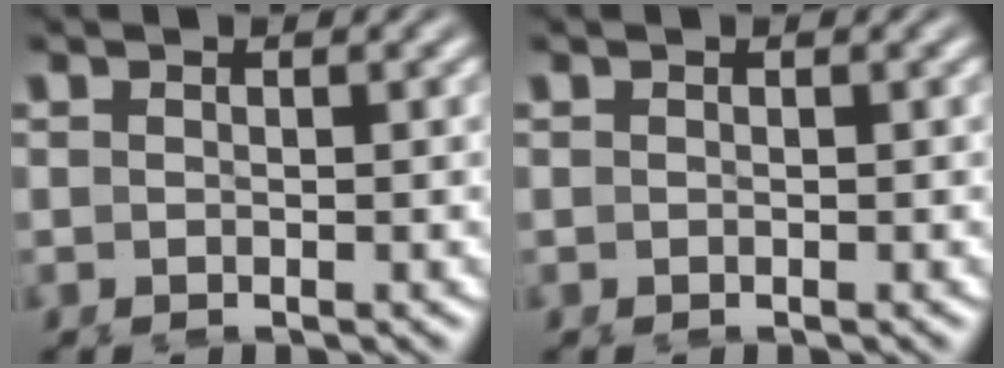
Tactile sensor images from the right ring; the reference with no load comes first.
{"total": 0.0}